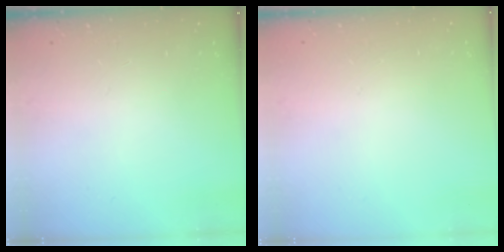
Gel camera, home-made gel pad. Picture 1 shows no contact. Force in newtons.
{"total": 0.0}